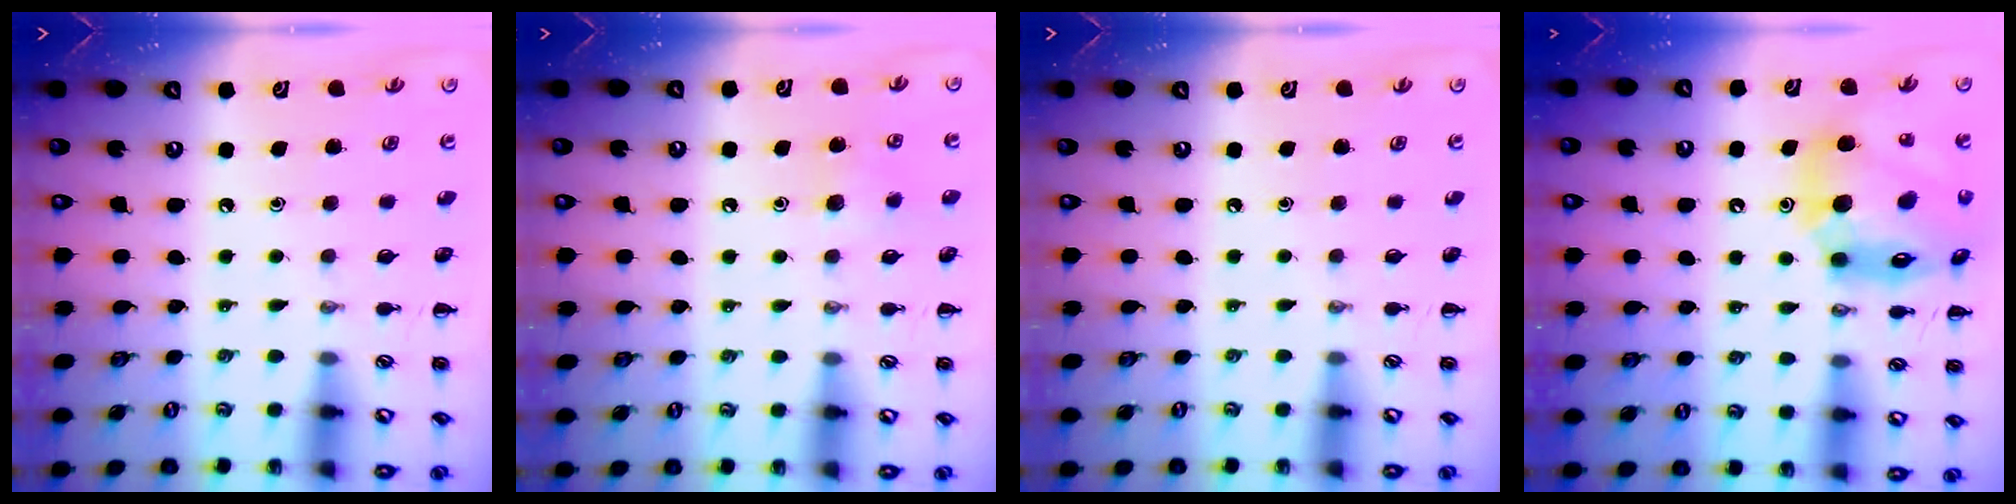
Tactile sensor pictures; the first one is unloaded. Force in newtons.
{"total": 5.7, "press": 5.3, "slide": 2.0}
{"total": 0.0}
{"total": 18.1, "press": 17.4, "slide": 5.1}